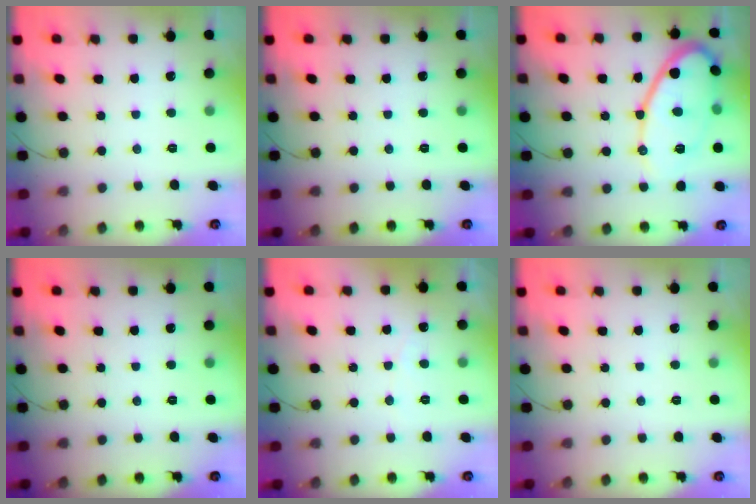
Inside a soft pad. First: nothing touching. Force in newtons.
{"total": 0.0}
{"total": 13.6, "press": 13.6, "slide": 0.5}
{"total": 0.0}
{"total": 1.9, "press": 1.9, "slide": 0.2}
{"total": 0.0}